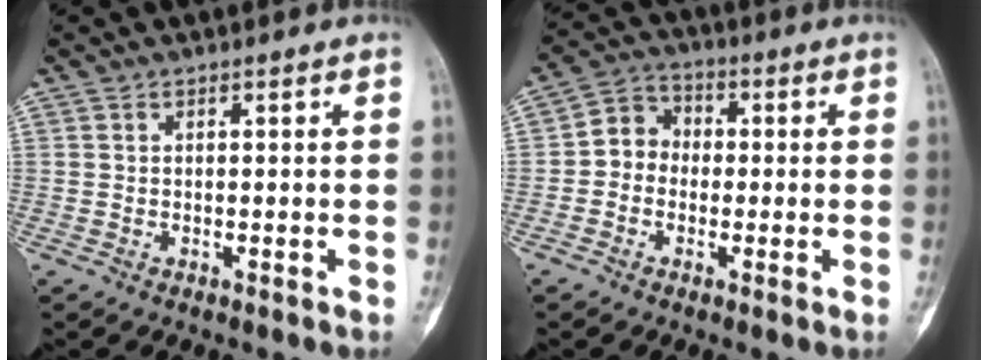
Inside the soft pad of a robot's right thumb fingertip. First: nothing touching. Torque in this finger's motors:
{"motor_torque": [-0.63, 0.13, 0.31, -0.31, 0.07]}